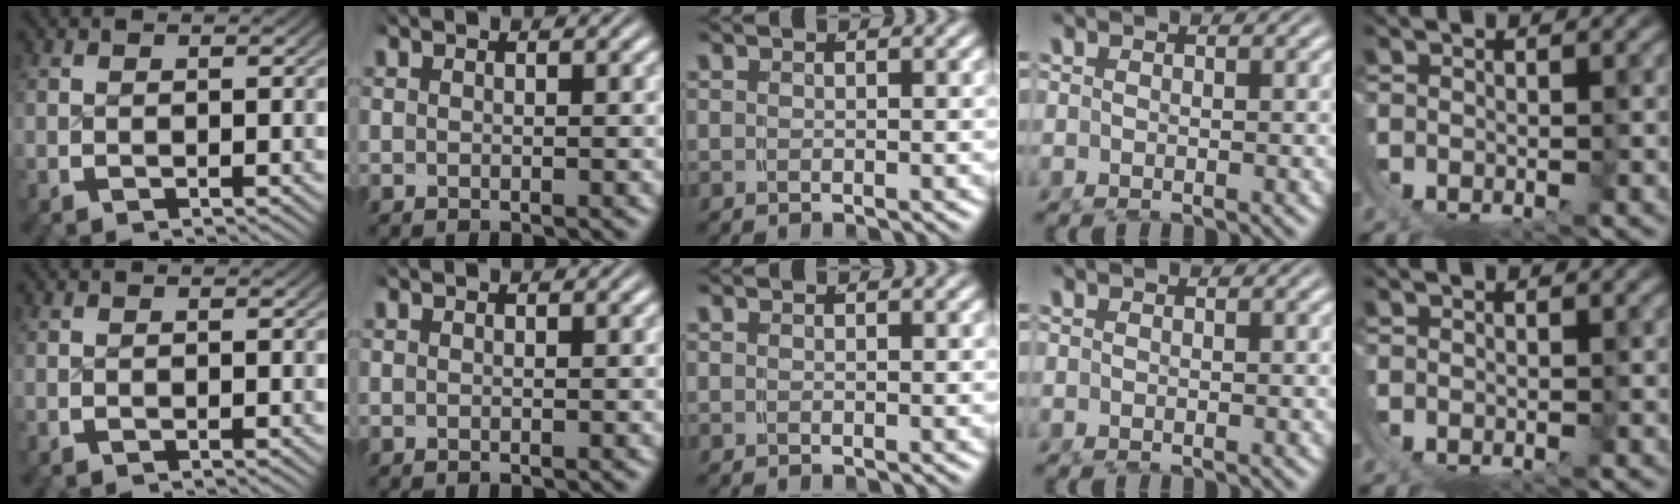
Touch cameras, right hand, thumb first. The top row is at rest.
{}